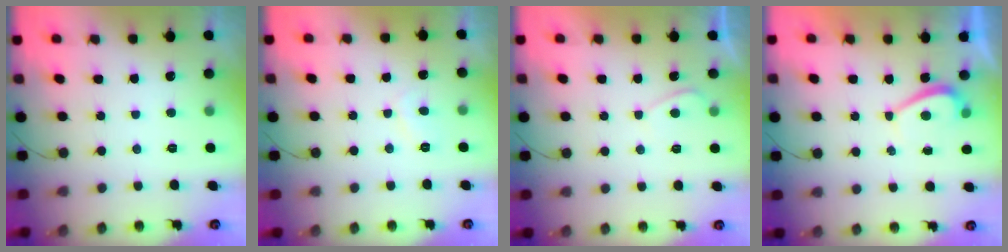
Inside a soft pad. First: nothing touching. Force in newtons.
{"total": 1.3, "press": 1.2, "slide": 0.6}
{"total": 0.7, "press": 0.4, "slide": 0.5}
{"total": 1.8, "press": 1.7, "slide": 0.6}